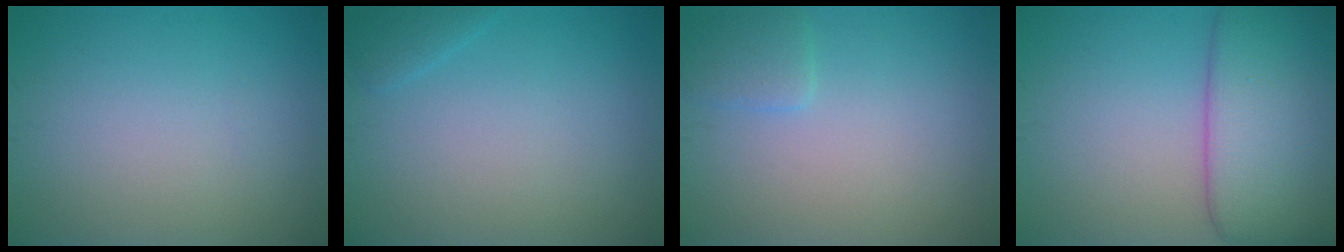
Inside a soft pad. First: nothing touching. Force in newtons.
{"total": 1.1, "press": 1.1, "slide": 0.1}
{"total": 1.6, "press": 1.6, "slide": 0.1}
{"total": 8.7, "press": 8.6, "slide": 0.6}